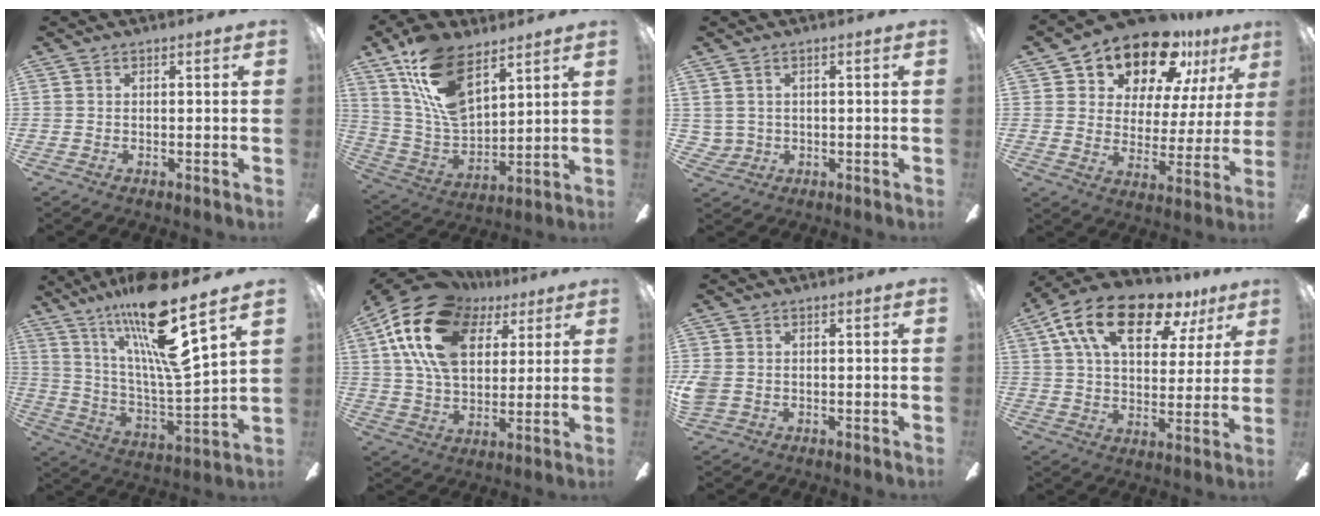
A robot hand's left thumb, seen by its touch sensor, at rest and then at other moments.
{"total": 17.9, "force": [10.5, 9.2, 11.3], "torque": [-0.241, -0.046, 0.195]}
{"total": 2.7, "force": [0.6, 2.6, 0.4], "torque": [-0.015, 0.006, 0.012]}
{"total": 16.6, "force": [12.9, 7.8, 7.1], "torque": [-0.132, -0.085, 0.226]}
{"total": 22.1, "force": [14.9, 3.1, 16.0], "torque": [-0.299, -0.082, 0.235]}
{"total": 22.0, "force": [9.7, 14.0, 13.8], "torque": [-0.274, -0.024, 0.172]}
{"total": 3.4, "force": [-0.4, 2.8, 1.8], "torque": [-0.044, 0.004, -0.009]}
{"total": 19.2, "force": [10.8, 9.4, 12.8], "torque": [-0.215, -0.038, 0.183]}